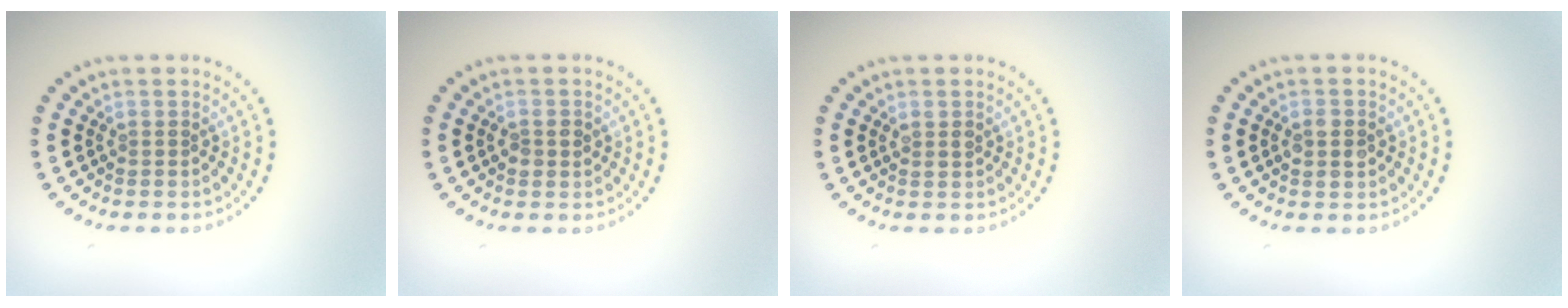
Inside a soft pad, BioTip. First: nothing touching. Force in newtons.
{"total": 1.4, "press": 1.4, "slide": 0.2}
{"total": 1.0, "press": 0.9, "slide": 0.4}
{"total": 2.2, "press": 2.2, "slide": 0.2}